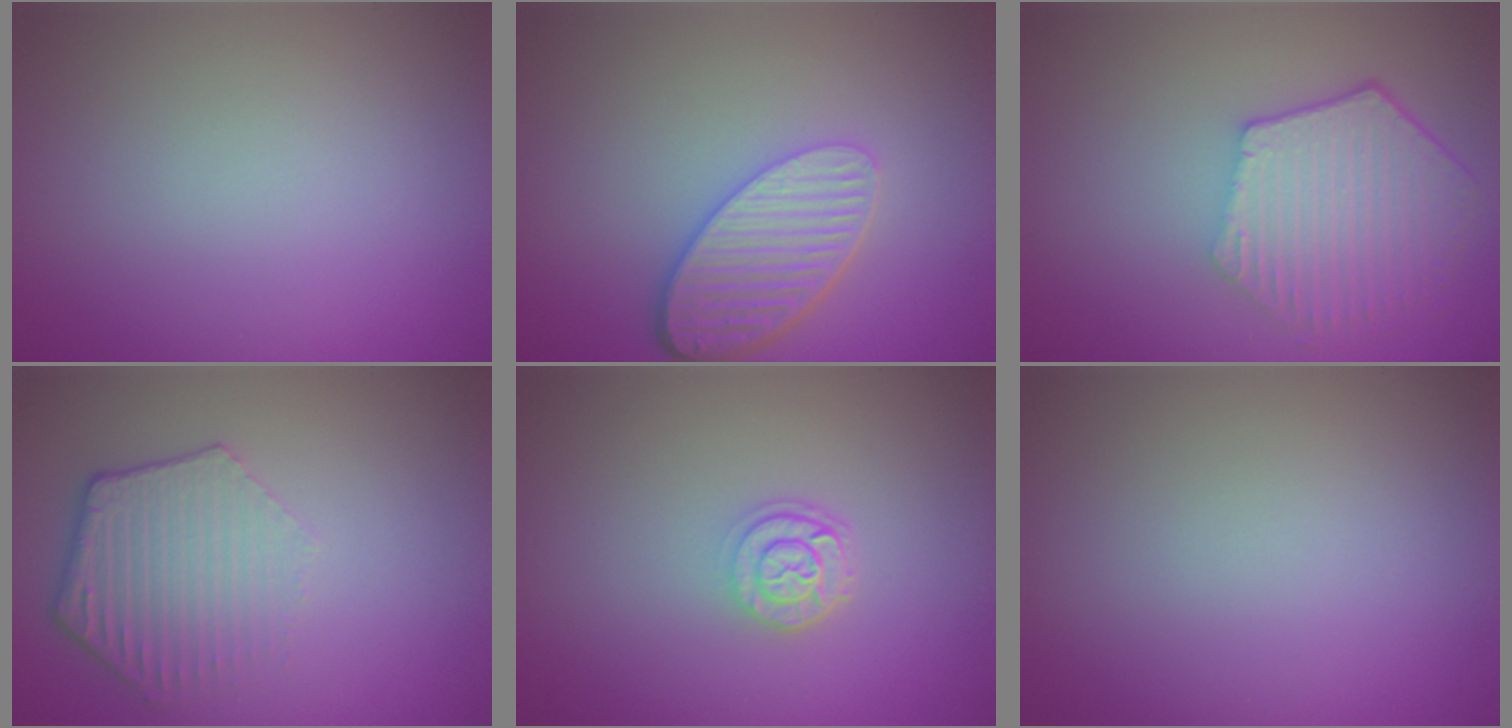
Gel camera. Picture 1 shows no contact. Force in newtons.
{"total": 5.3, "press": 3.9, "slide": 3.7}
{"total": 5.9, "press": 4.6, "slide": 3.7}
{"total": 4.2, "press": 3.3, "slide": 2.7}
{"total": 2.4, "press": 1.9, "slide": 1.5}
{"total": 0.0}